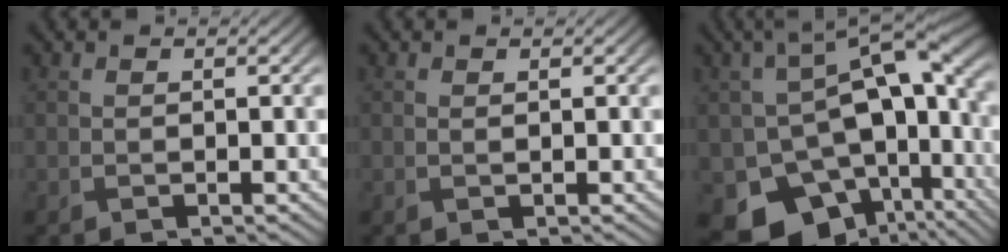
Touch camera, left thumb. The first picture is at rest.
{"total": 0.6, "force": [0.2, 0.1, 0.5], "torque": [-0.011, -0.003, 0.005]}
{"total": 17.0, "force": [-1.8, 11.2, 12.7], "torque": [-0.221, -0.052, 0.016]}